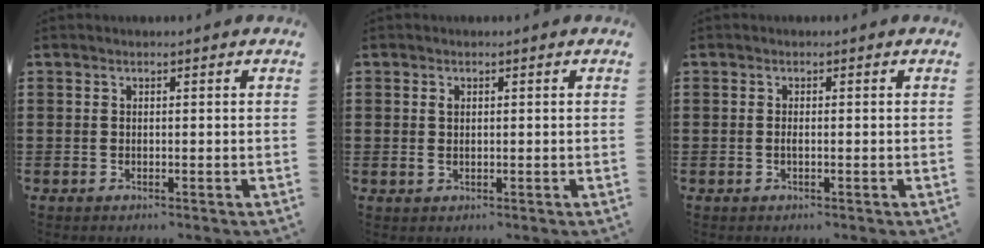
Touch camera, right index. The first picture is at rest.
{"total": 1.0, "force": [0.2, 0.6, 0.8], "torque": [-0.018, 0.004, 0.003]}
{"total": 0.7, "force": [-0.3, 0.1, 0.7], "torque": [-0.013, -0.004, -0.005]}